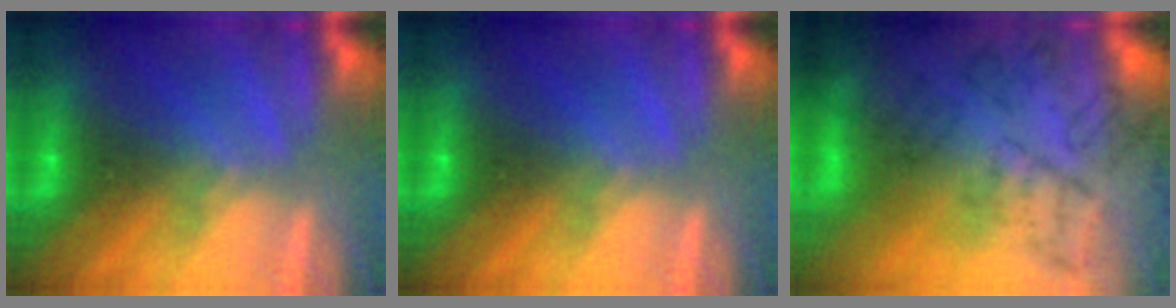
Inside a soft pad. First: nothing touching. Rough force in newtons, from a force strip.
{"total": 0.0}
{"total": 8.9}